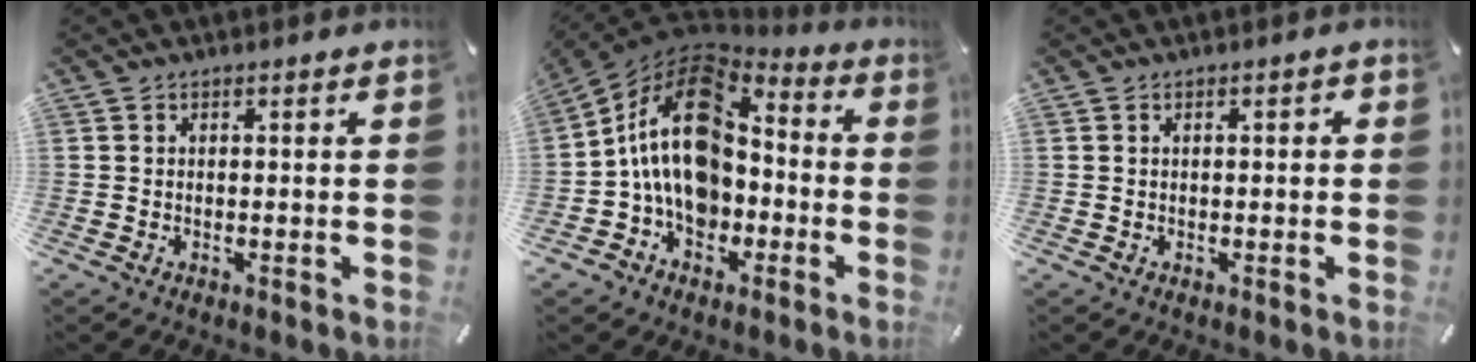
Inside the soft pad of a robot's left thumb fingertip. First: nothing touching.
{"total": 17.2, "force": [-0.5, 13.2, 11.0], "torque": [-0.211, 0.014, -0.013]}
{"total": 1.0, "force": [0.0, 0.5, 0.9], "torque": [-0.015, 0.006, -0.002]}